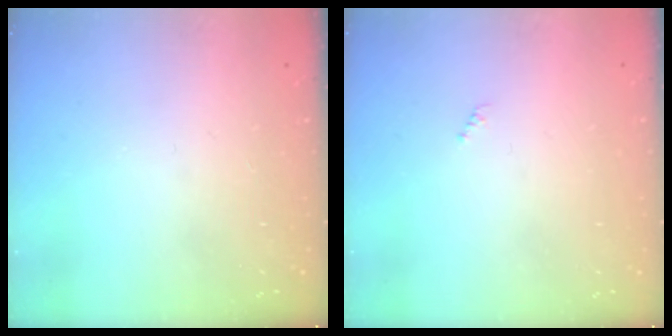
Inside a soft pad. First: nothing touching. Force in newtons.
{"total": 0.0}